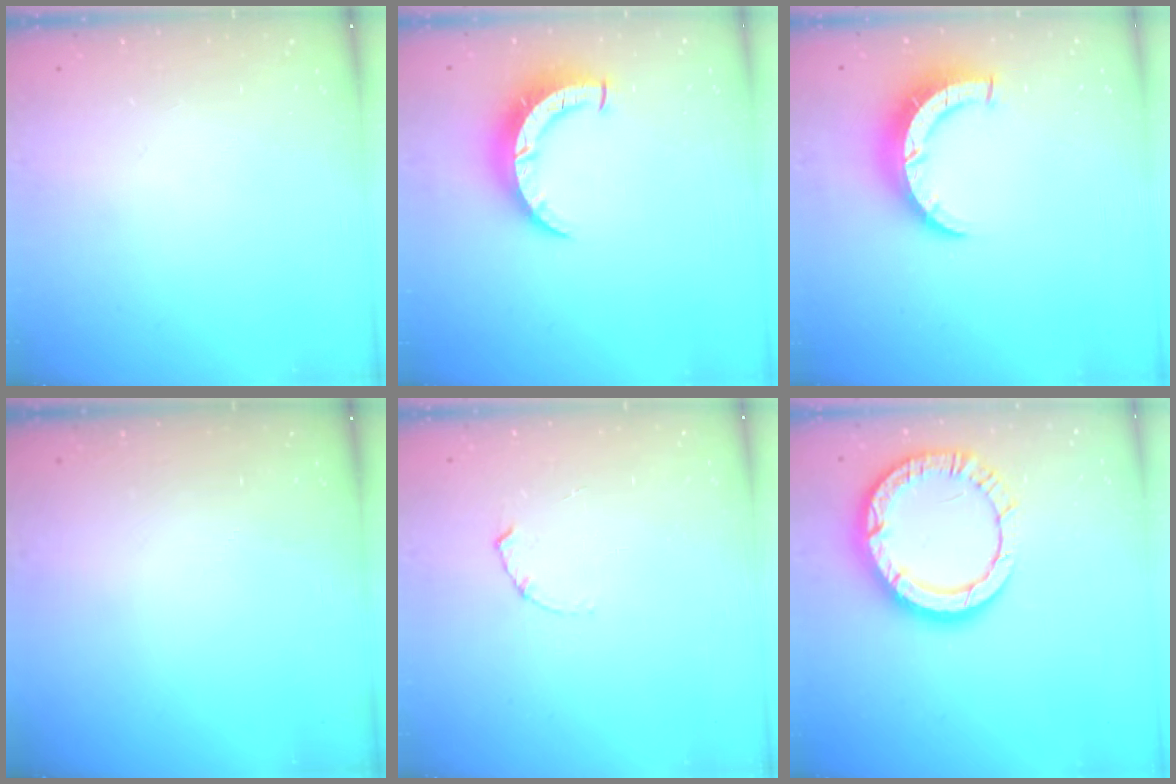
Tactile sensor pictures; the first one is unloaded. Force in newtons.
{"total": 8.7, "press": 8.7, "slide": 0.9}
{"total": 8.4, "press": 8.4, "slide": 0.3}
{"total": 0.0}
{"total": 1.7, "press": 1.6, "slide": 0.3}
{"total": 14.0, "press": 14.0, "slide": 1.3}